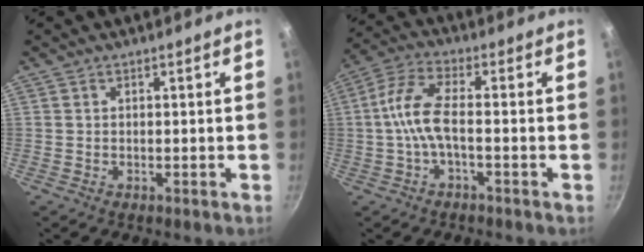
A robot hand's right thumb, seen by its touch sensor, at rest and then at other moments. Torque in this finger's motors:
{"motor_torque": [-0.38, 0.63, 1.24, 0.01, 0.32]}